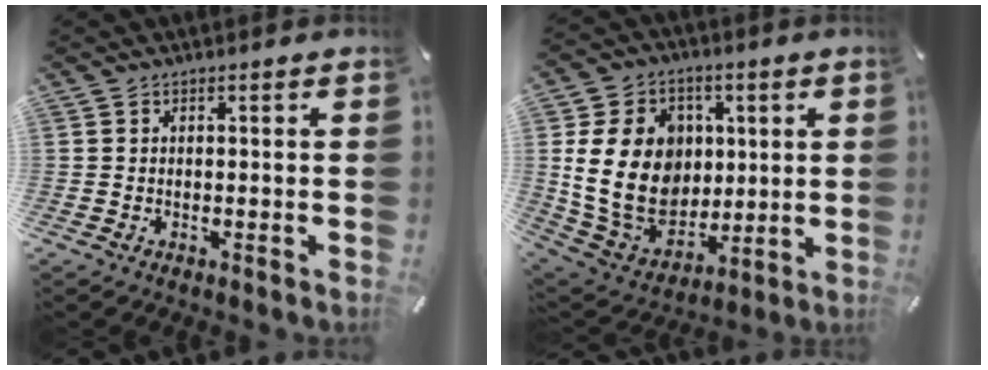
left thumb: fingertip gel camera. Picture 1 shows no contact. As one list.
[{"total": 20.4, "force": [2.4, 16.5, 11.8], "torque": [-0.232, -0.009, 0.052]}]